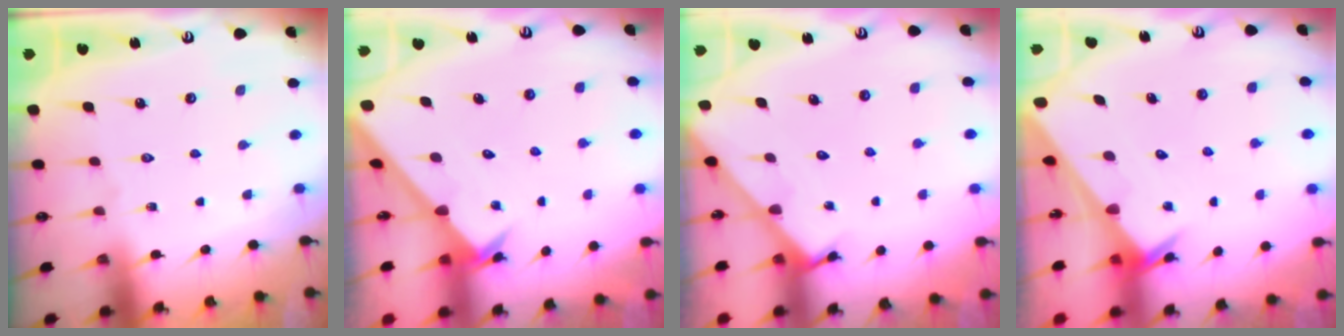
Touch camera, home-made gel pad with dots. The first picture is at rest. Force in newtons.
{"total": 2.4, "press": 2.4, "slide": 0.2}
{"total": 1.5, "press": 1.5, "slide": 0.1}
{"total": 3.3, "press": 3.3, "slide": 0.4}